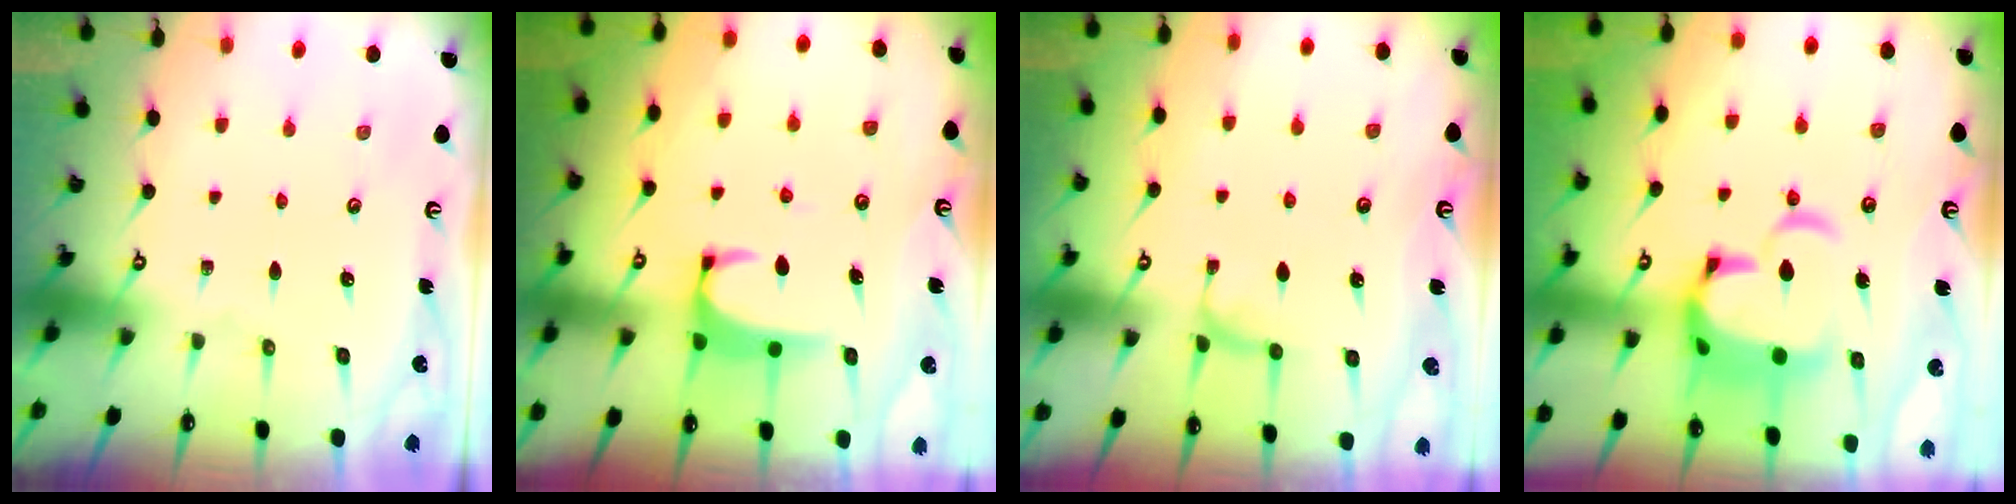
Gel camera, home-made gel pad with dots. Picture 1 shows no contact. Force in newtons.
{"total": 1.9, "press": 1.9, "slide": 0.3}
{"total": 0.9, "press": 0.2, "slide": 0.8}
{"total": 11.1, "press": 10.9, "slide": 1.8}